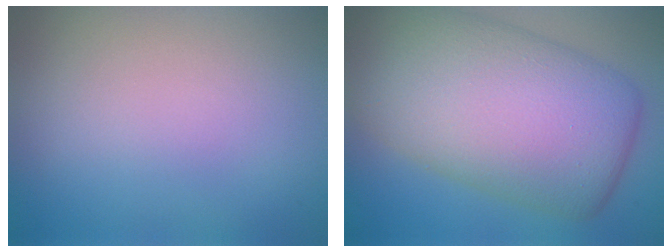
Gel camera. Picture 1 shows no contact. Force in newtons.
{"total": 13.7, "press": 13.7, "slide": 0.5}